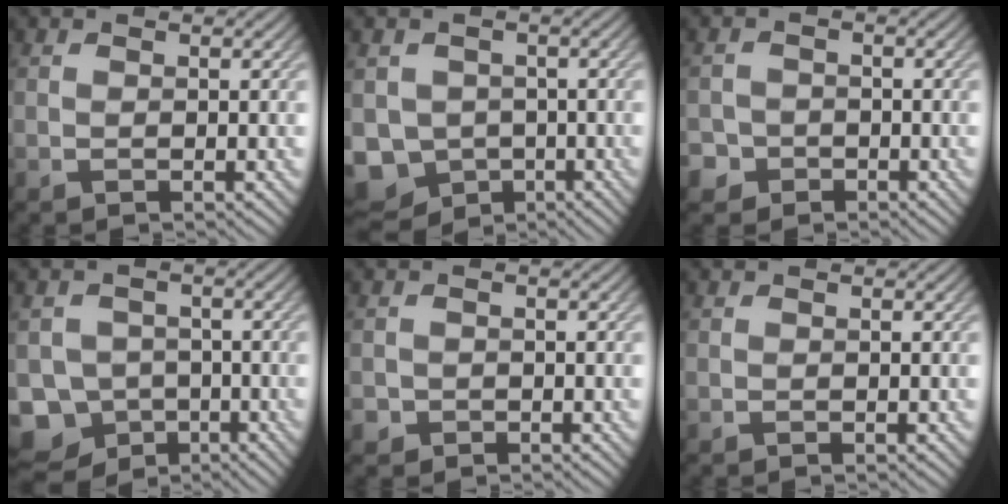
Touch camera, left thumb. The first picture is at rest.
{"total": 7.3, "force": [-2.2, 6.4, 2.8], "torque": [-0.073, -0.026, -0.050]}
{"total": 3.2, "force": [-1.8, 2.6, 0.3], "torque": [0.002, -0.002, -0.040]}
{"total": 10.0, "force": [-5.2, 8.1, 2.8], "torque": [-0.075, -0.032, -0.096]}
{"total": 1.4, "force": [-0.7, 1.2, 0.1], "torque": [0.004, -0.006, -0.016]}
{"total": 0.0}